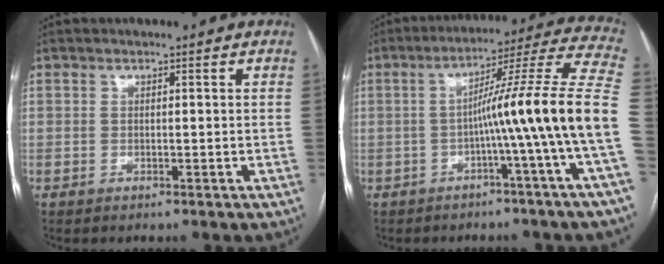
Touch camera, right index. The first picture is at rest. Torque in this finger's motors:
{"motor_torque": [1.46, -0.54, 0.81, 0.19]}